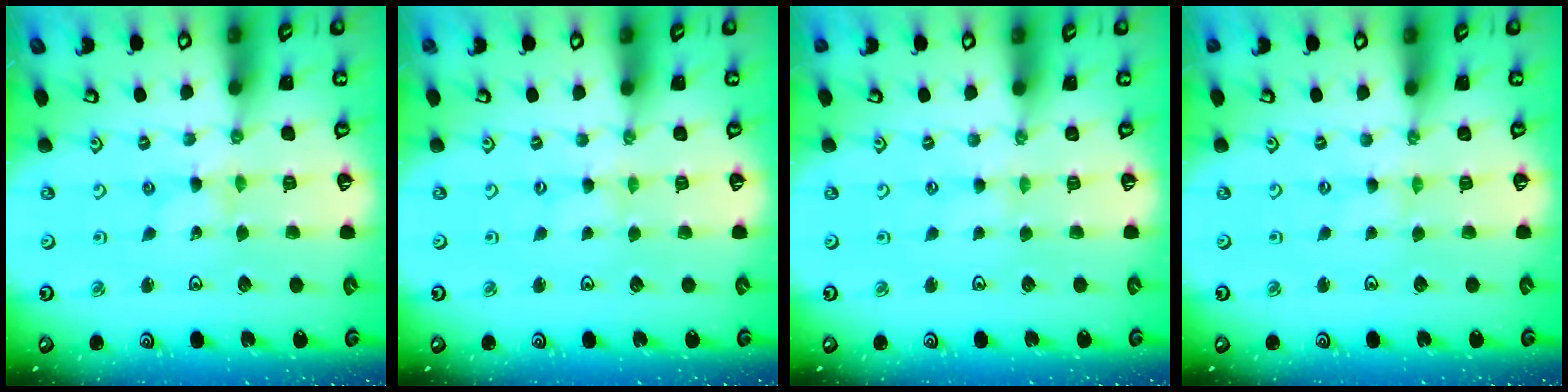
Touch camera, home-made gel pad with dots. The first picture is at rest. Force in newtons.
{"total": 1.1, "press": 1.1, "slide": 0.2}
{"total": 0.8, "press": 0.8, "slide": 0.3}
{"total": 0.0}